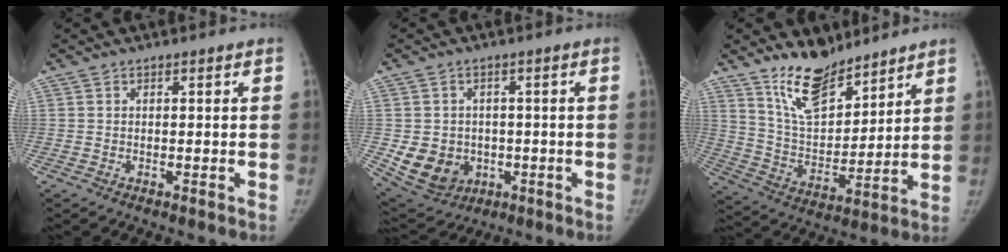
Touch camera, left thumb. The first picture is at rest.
{"total": 9.7, "force": [-1.6, 8.5, 4.4], "torque": [-0.054, 0.005, -0.003]}
{"total": 13.3, "force": [10.4, 5.6, 6.1], "torque": [-0.073, -0.077, 0.199]}